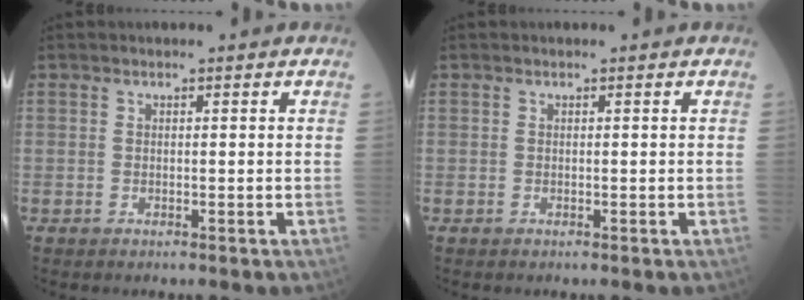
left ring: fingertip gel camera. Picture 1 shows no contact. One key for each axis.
{"total": 0.0}